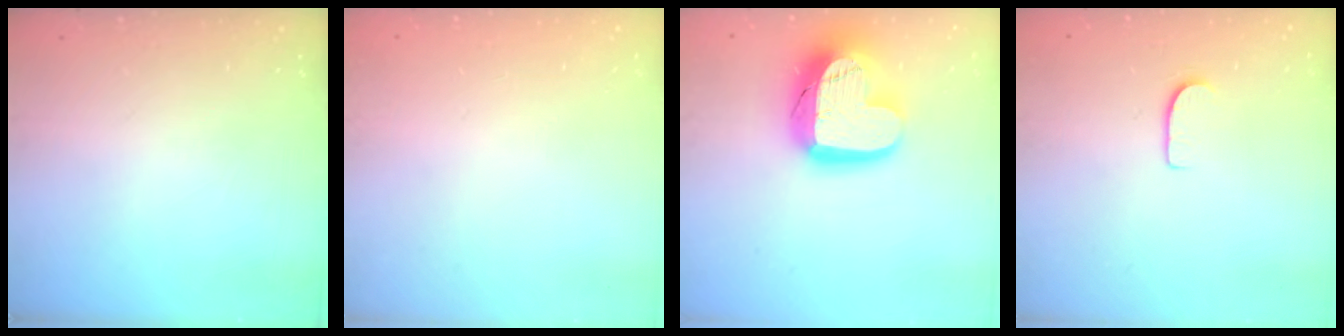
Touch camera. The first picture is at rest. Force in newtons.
{"total": 0.0}
{"total": 18.9, "press": 18.8, "slide": 1.7}
{"total": 5.9, "press": 5.8, "slide": 0.6}